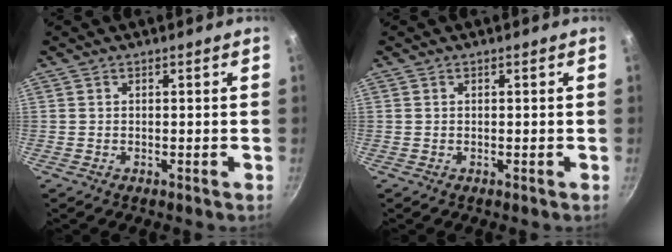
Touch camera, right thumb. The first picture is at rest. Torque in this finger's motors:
{"motor_torque": [0.15, -0.07, 0.20, 0.06, 0.04]}